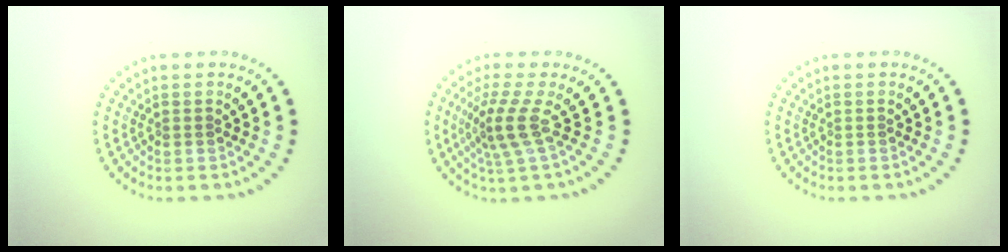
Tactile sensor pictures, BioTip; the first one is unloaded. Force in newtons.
{"total": 3.2, "press": 2.2, "slide": 2.3}
{"total": 0.0}